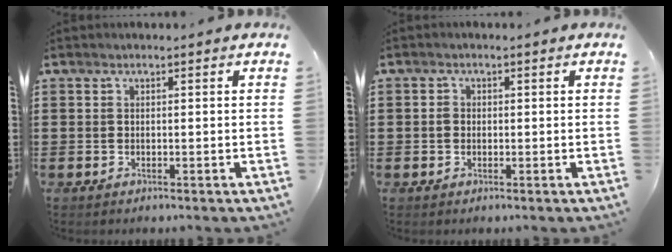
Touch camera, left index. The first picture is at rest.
{"total": 1.1, "force": [-0.1, 0.9, 0.5], "torque": [-0.012, 0.006, -0.002]}